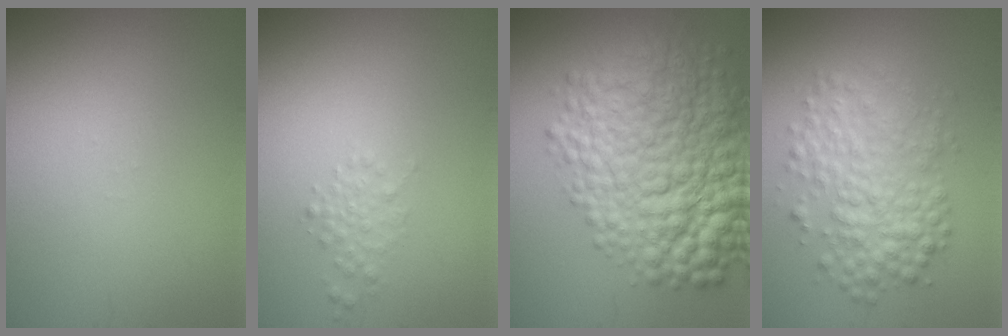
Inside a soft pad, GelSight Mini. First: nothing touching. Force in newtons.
{"total": 1.5, "press": 1.5, "slide": 0.1}
{"total": 12.0, "press": 11.9, "slide": 0.2}
{"total": 5.4, "press": 5.4, "slide": 0.0}